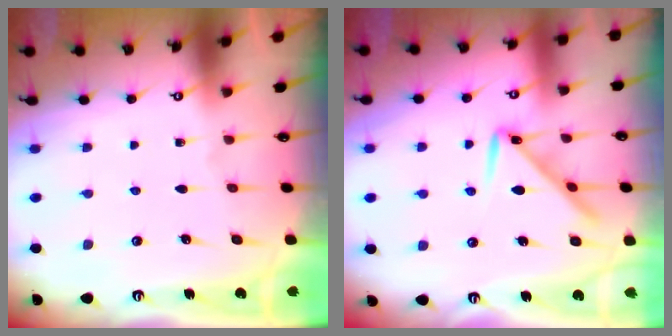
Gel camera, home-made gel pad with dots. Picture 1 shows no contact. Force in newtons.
{"total": 9.3, "press": 9.2, "slide": 0.5}